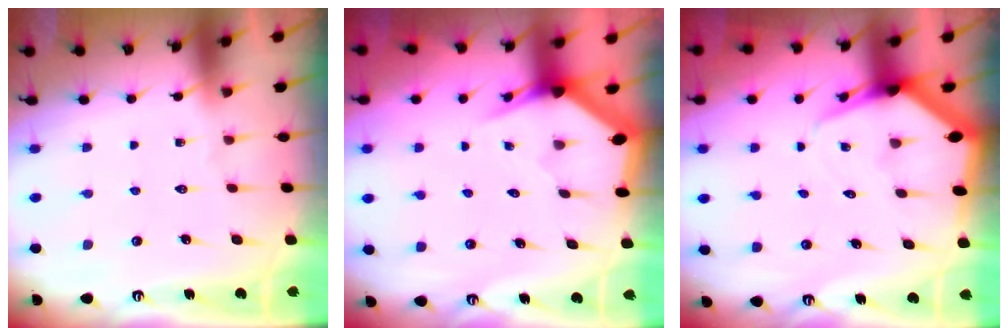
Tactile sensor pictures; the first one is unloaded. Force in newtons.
{"total": 3.2, "press": 3.2, "slide": 0.1}
{"total": 5.7, "press": 5.7, "slide": 0.5}